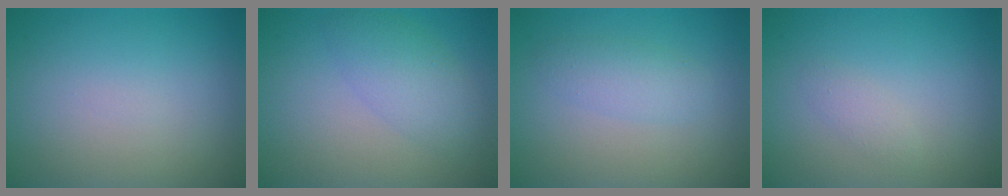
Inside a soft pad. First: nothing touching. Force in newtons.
{"total": 3.5, "press": 3.4, "slide": 0.1}
{"total": 2.2, "press": 2.2, "slide": 0.1}
{"total": 1.0, "press": 1.0, "slide": 0.1}